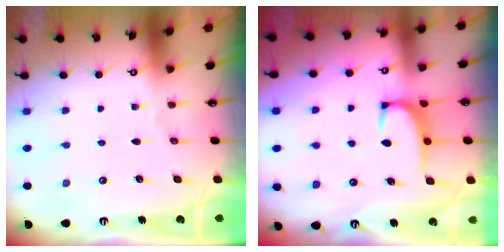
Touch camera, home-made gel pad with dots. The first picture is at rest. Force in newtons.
{"total": 2.2, "press": 2.1, "slide": 0.7}